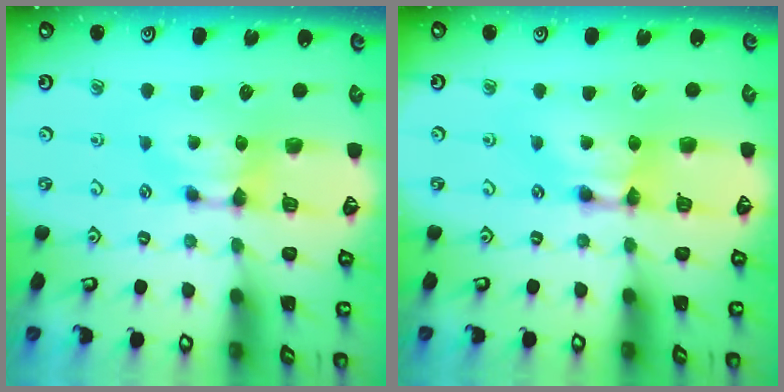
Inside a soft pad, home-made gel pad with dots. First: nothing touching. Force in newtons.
{"total": 2.0, "press": 2.0, "slide": 0.1}